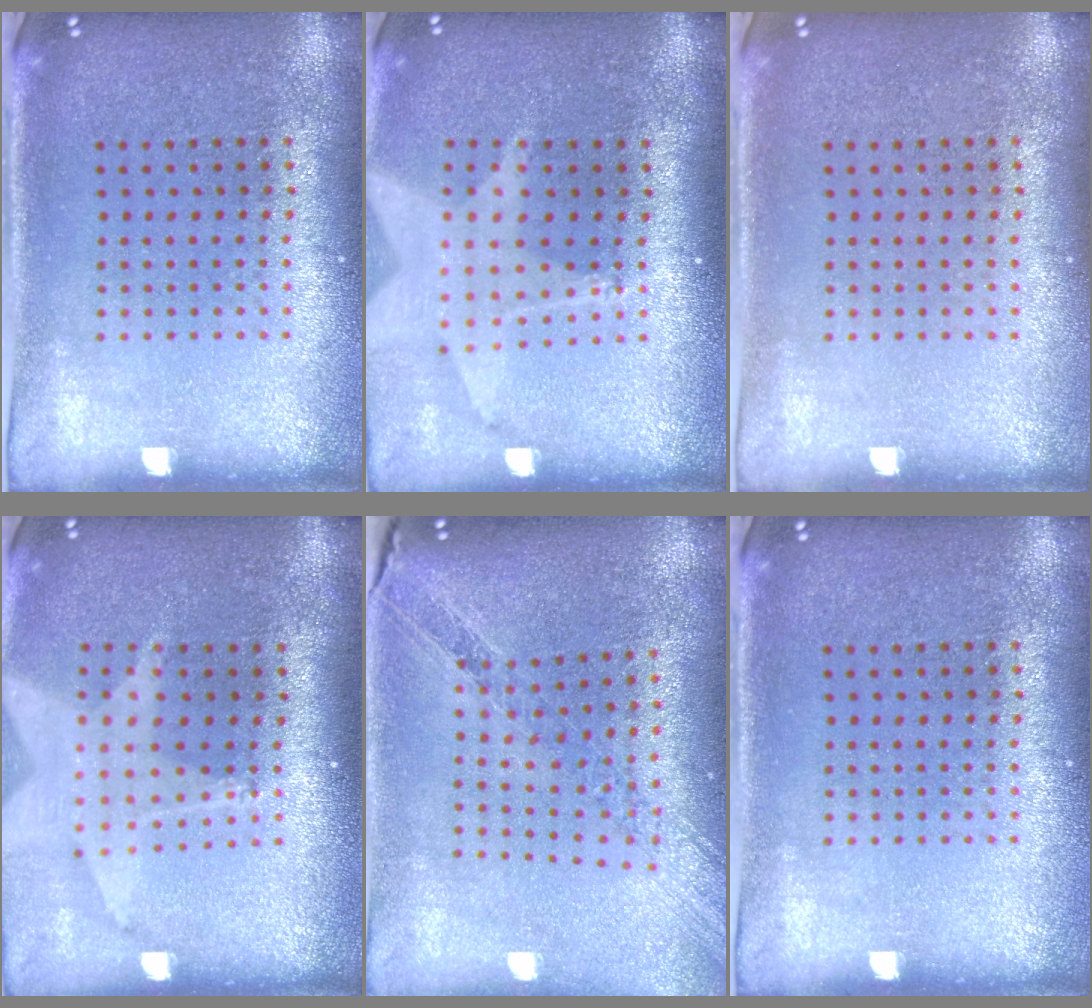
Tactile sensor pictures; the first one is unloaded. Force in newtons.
{"total": 2.0, "press": 1.5, "slide": 1.2}
{"total": 0.0}
{"total": 1.8, "press": 1.5, "slide": 1.1}
{"total": 1.2, "press": 1.2, "slide": 0.1}
{"total": 0.0}